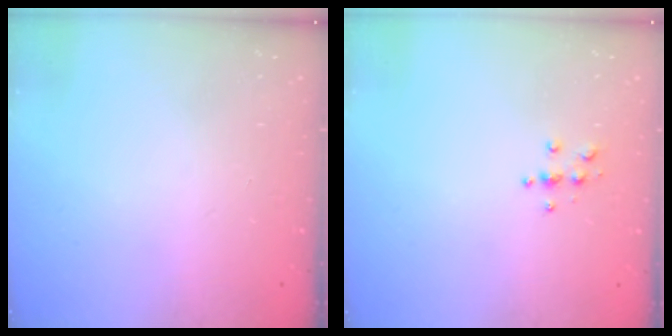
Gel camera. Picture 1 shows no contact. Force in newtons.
{"total": 3.9, "press": 3.9, "slide": 0.5}